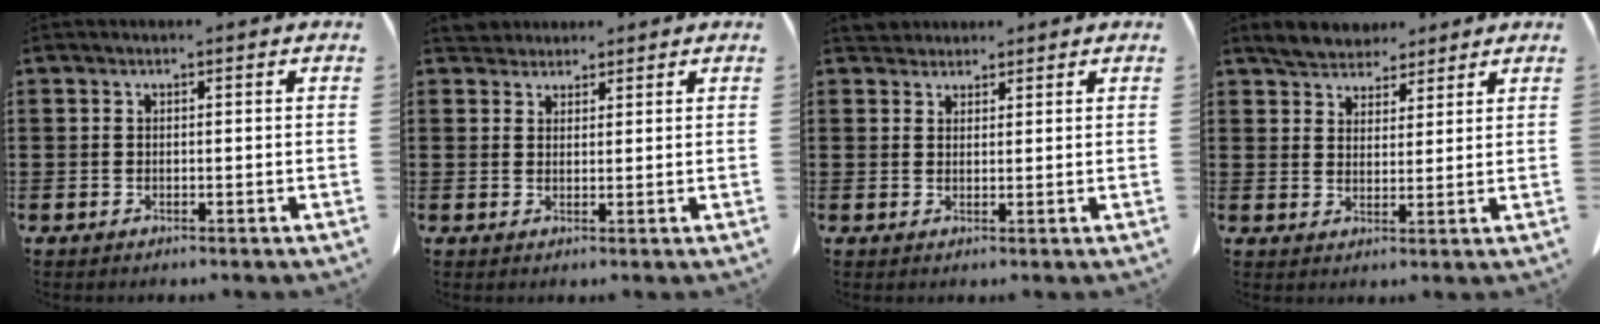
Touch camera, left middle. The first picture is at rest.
{"total": 2.5, "force": [2.4, 0.8, 0.0], "torque": [-0.006, 0.000, 0.048]}
{"total": 2.4, "force": [2.2, 0.7, 0.1], "torque": [-0.009, 0.000, 0.046]}
{"total": 4.3, "force": [4.0, 1.6, 0.3], "torque": [-0.023, -0.006, 0.076]}